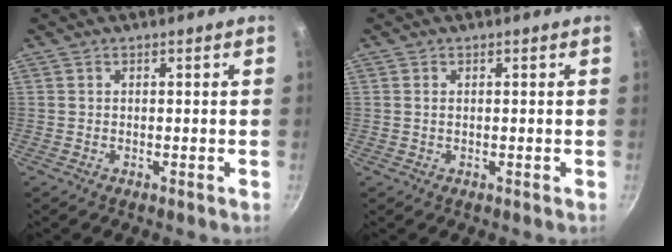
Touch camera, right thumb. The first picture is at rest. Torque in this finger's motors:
{"motor_torque": [-0.32, -0.27, -0.08, 0.09, -0.02]}